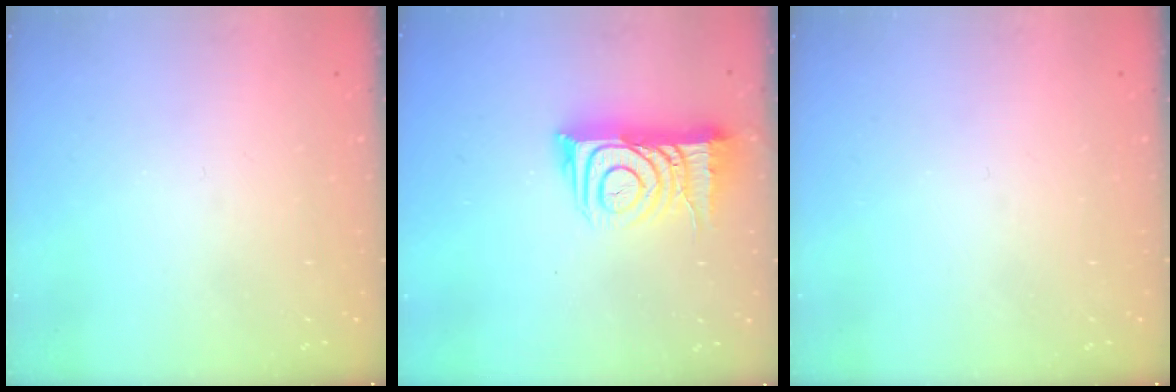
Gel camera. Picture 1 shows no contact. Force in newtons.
{"total": 12.8, "press": 12.7, "slide": 1.2}
{"total": 0.0}